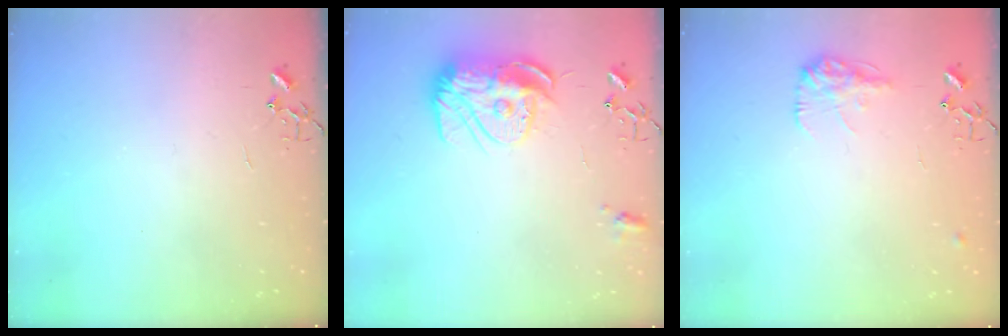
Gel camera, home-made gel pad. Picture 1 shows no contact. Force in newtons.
{"total": 14.2, "press": 14.1, "slide": 1.3}
{"total": 10.5, "press": 10.5, "slide": 0.5}